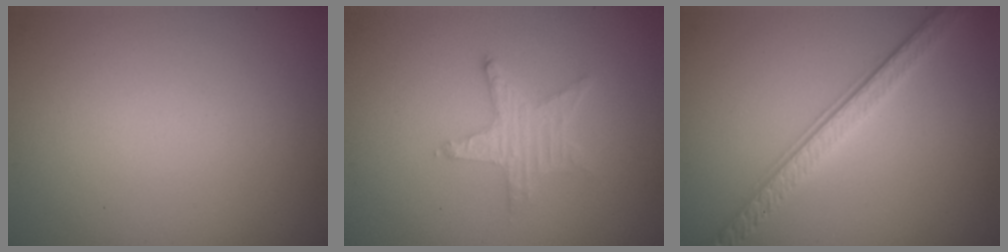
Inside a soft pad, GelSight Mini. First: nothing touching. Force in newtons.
{"total": 2.7, "press": 2.6, "slide": 0.5}
{"total": 3.9, "press": 2.7, "slide": 2.8}